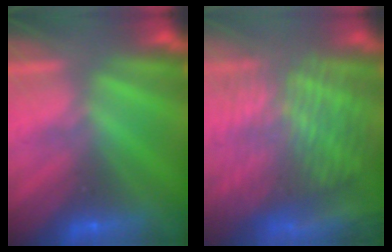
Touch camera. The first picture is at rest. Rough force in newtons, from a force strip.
{"total": 8.9}